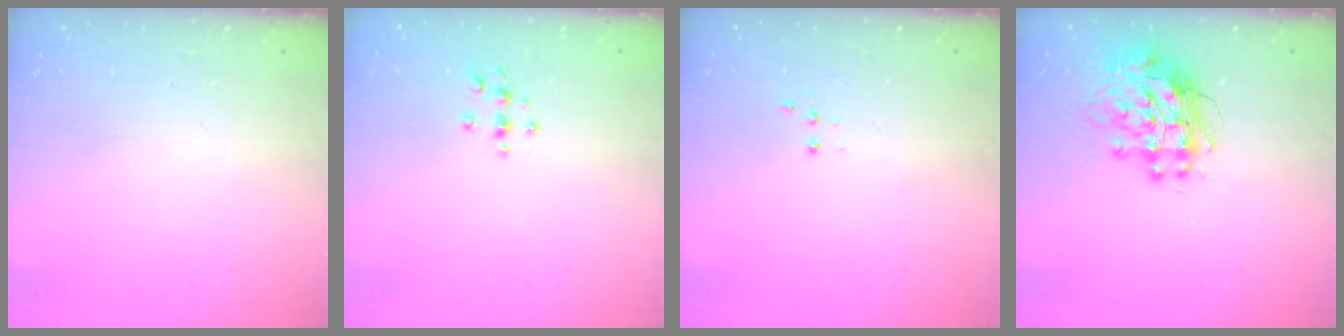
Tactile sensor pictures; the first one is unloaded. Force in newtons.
{"total": 6.3, "press": 6.3, "slide": 0.8}
{"total": 2.7, "press": 2.7, "slide": 0.5}
{"total": 12.3, "press": 12.3, "slide": 1.1}